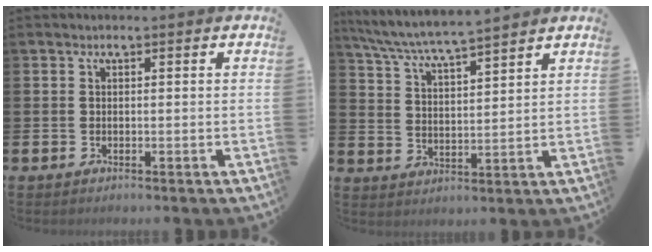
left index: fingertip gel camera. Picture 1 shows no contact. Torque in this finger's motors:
{"motor_torque": [0.64, -0.55, 0.23, 0.21]}